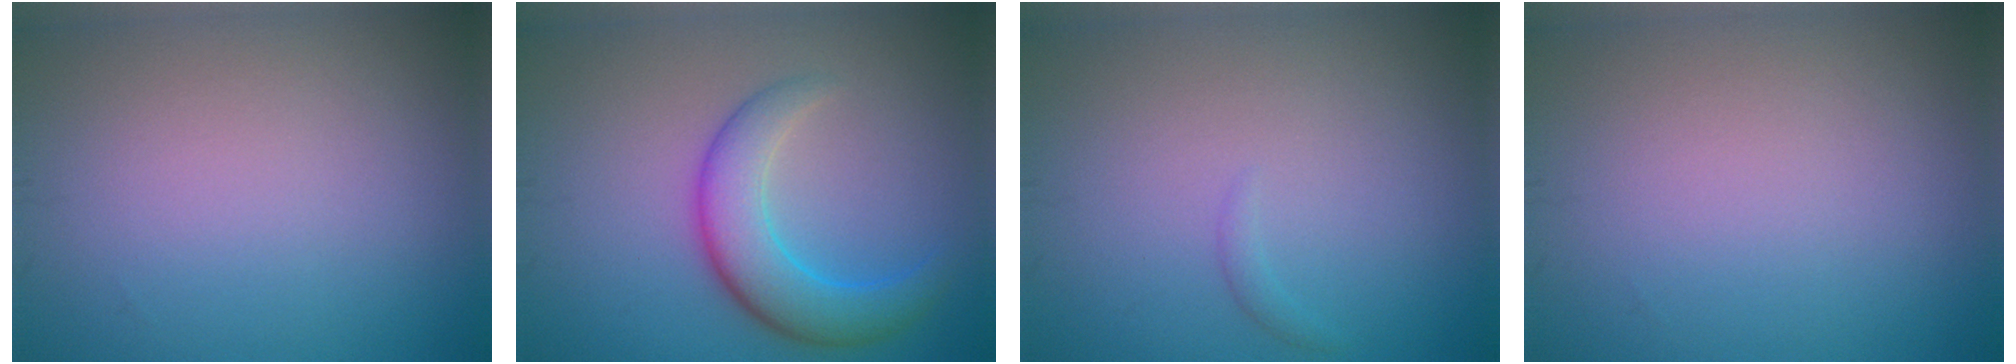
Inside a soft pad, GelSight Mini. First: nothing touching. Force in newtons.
{"total": 5.1, "press": 5.1, "slide": 0.2}
{"total": 0.6, "press": 0.6, "slide": 0.1}
{"total": 0.0}